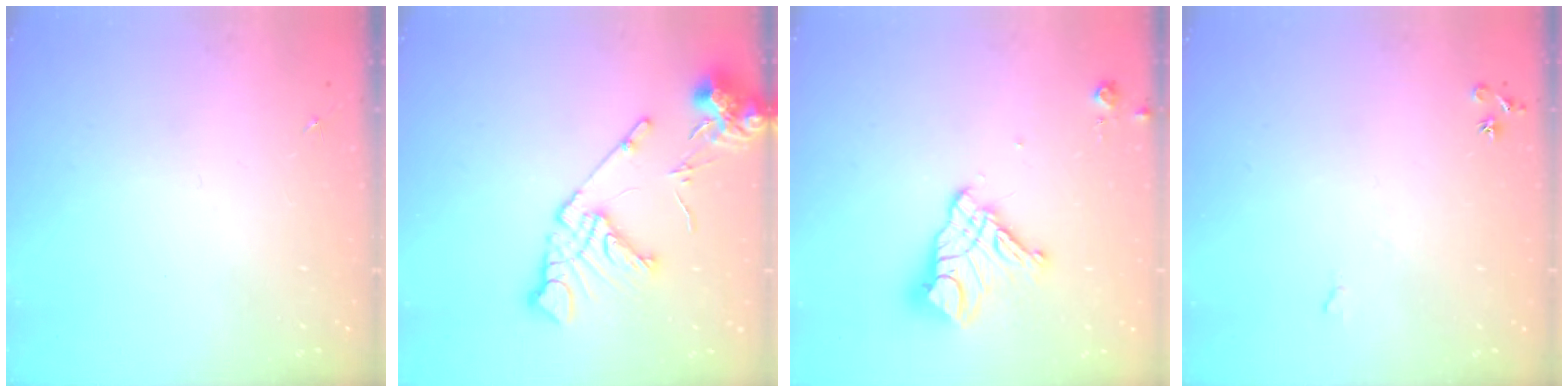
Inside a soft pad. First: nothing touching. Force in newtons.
{"total": 15.5, "press": 15.4, "slide": 2.0}
{"total": 14.6, "press": 14.5, "slide": 1.4}
{"total": 6.7, "press": 6.6, "slide": 1.0}